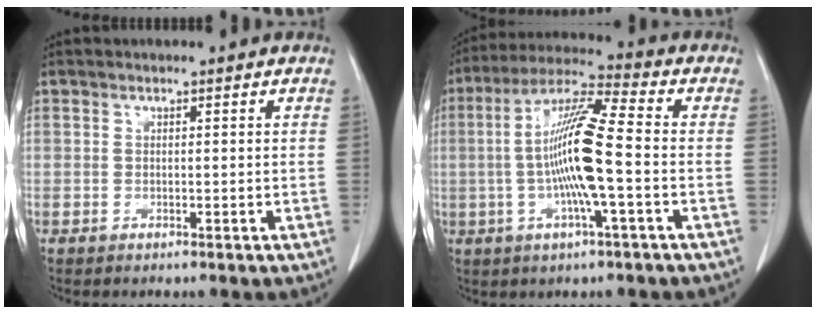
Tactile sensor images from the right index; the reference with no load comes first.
{"total": 13.1, "force": [-1.6, 0.4, 13.0], "torque": [-0.250, 0.005, -0.038]}